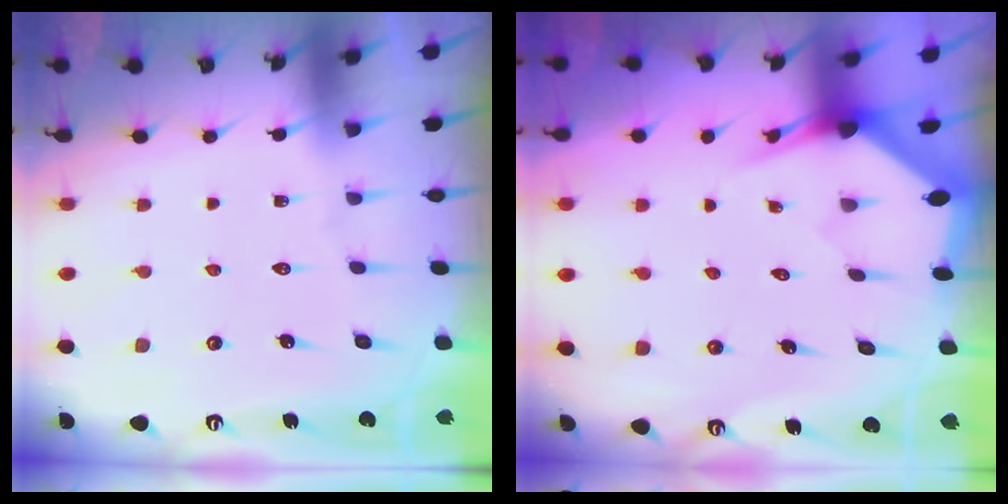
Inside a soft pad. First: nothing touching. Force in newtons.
{"total": 2.9, "press": 2.9, "slide": 0.2}